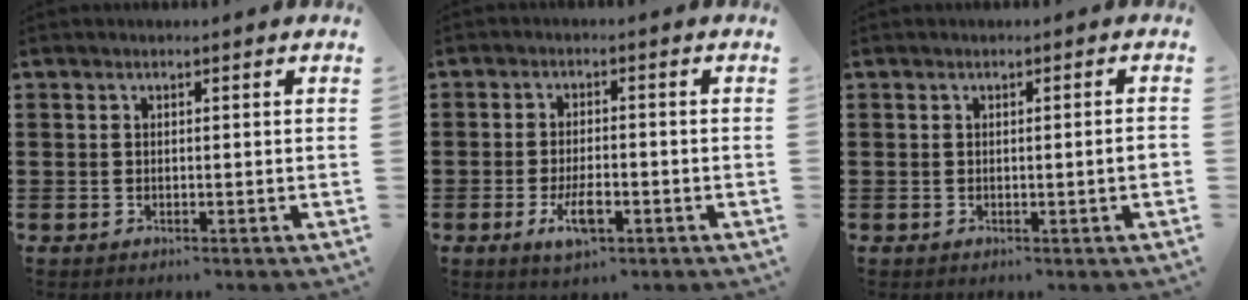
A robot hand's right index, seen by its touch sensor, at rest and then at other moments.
{"total": 5.0, "force": [-2.1, 1.7, 4.2], "torque": [-0.081, -0.006, -0.043]}
{"total": 1.6, "force": [-0.3, -0.1, 1.6], "torque": [-0.024, -0.003, -0.006]}